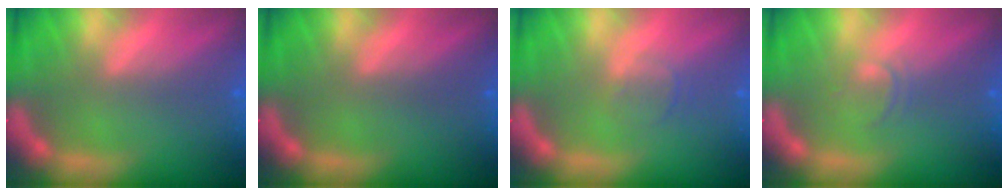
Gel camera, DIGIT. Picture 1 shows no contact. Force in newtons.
{"total": 0.0}
{"total": 1.4}
{"total": 1.4}